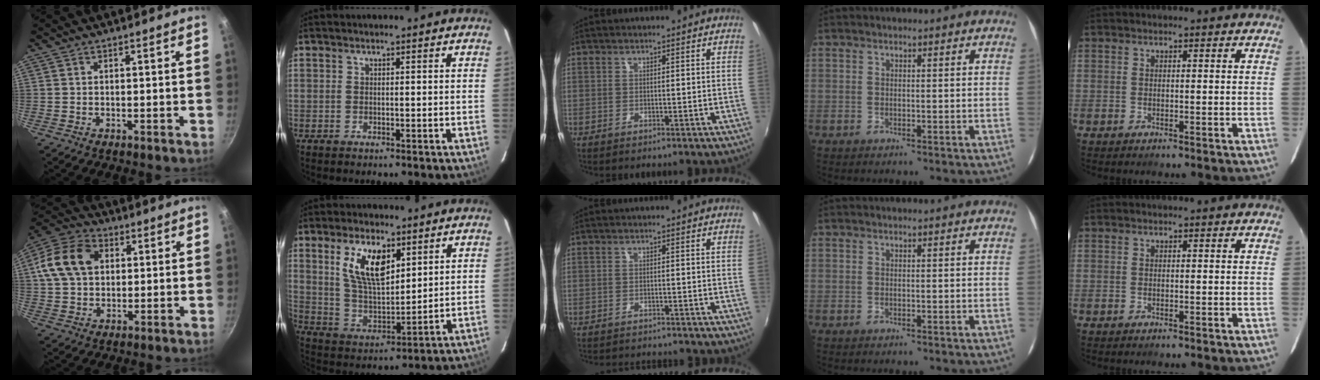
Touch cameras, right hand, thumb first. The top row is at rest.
{"thumb": {"total": 13.3, "force": [3.0, 9.9, 8.3], "torque": [-0.140, 0.016, 0.040]}, "index": {"total": 11.7, "force": [5.4, 5.3, 8.9], "torque": [-0.166, 0.007, 0.113]}, "middle": {"total": 5.6, "force": [-5.3, 1.0, 1.5], "torque": [-0.042, -0.011, -0.078]}}